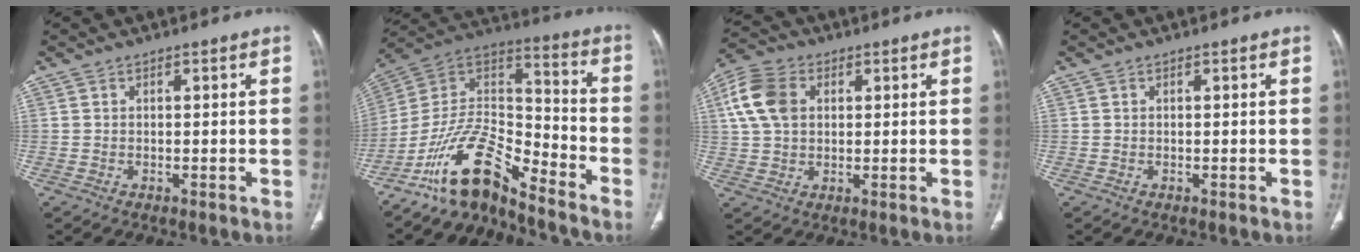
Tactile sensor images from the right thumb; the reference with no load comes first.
{"total": 14.8, "force": [-11.6, 4.6, 7.9], "torque": [-0.128, 0.105, -0.222]}
{"total": 9.7, "force": [2.4, 6.9, 6.4], "torque": [-0.129, 0.012, 0.042]}
{"total": 0.0}